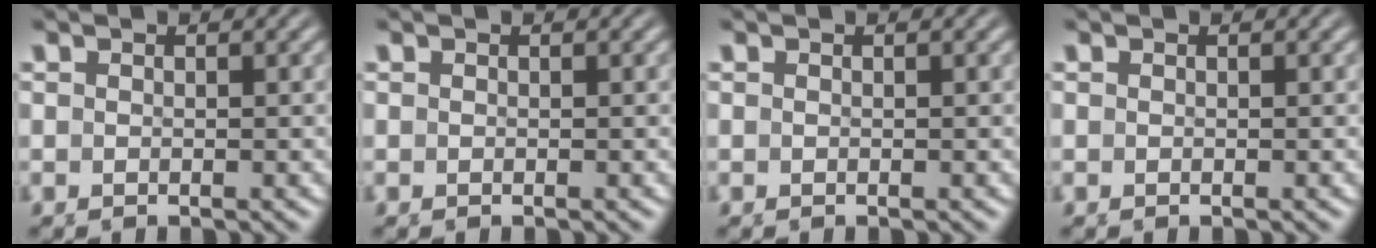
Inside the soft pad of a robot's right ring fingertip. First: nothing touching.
{"total": 0.0}
{"total": 0.0}
{"total": 1.4, "force": [-0.3, -1.3, -0.4], "torque": [0.019, -0.011, 0.005]}